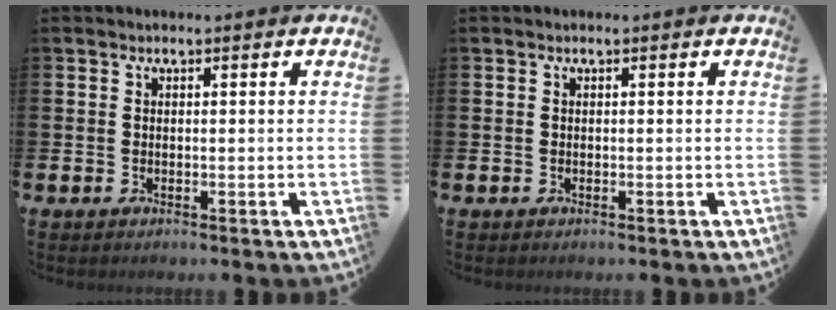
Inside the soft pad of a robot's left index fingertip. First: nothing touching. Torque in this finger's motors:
{"motor_torque": [0.00, 0.00, 0.00, 0.00]}